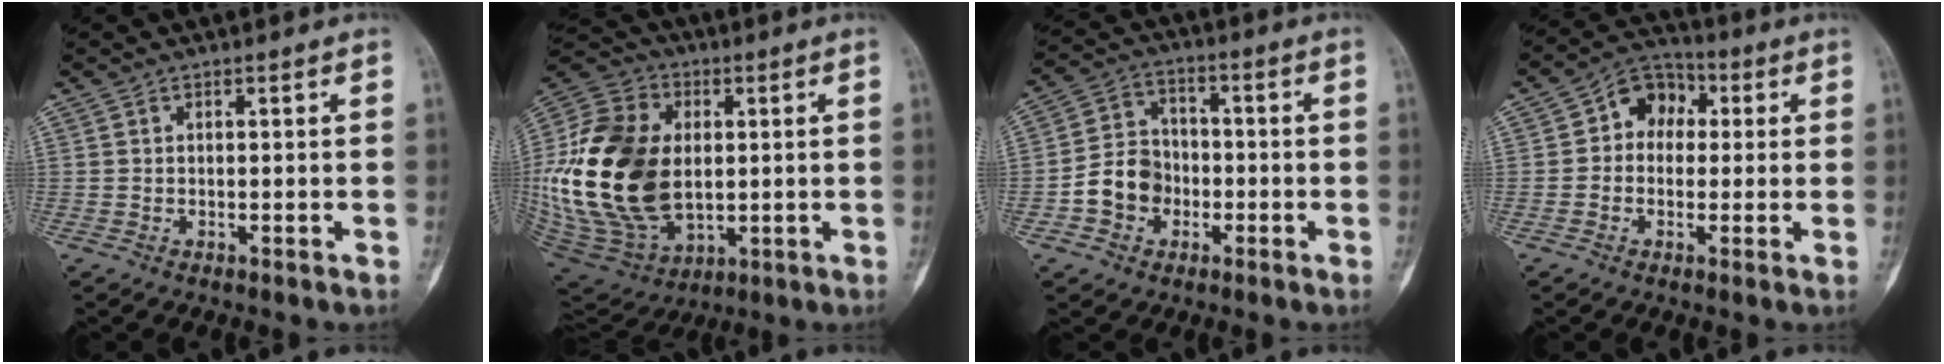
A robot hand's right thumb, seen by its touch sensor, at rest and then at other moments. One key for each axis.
{"total": 28.4, "fx": 0.8, "fy": 19.0, "fz": 21.1, "tx": -0.431, "ty": -0.011, "tz": 0.030}
{"total": 8.7, "fx": -2.6, "fy": 7.4, "fz": 3.9, "tx": -0.041, "ty": 0.033, "tz": -0.053}
{"total": 8.4, "fx": 1.1, "fy": 6.7, "fz": 4.9, "tx": -0.033, "ty": 0.023, "tz": 0.002}